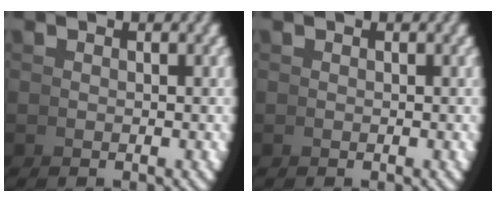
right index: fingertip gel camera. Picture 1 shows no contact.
{"total": 0.0}